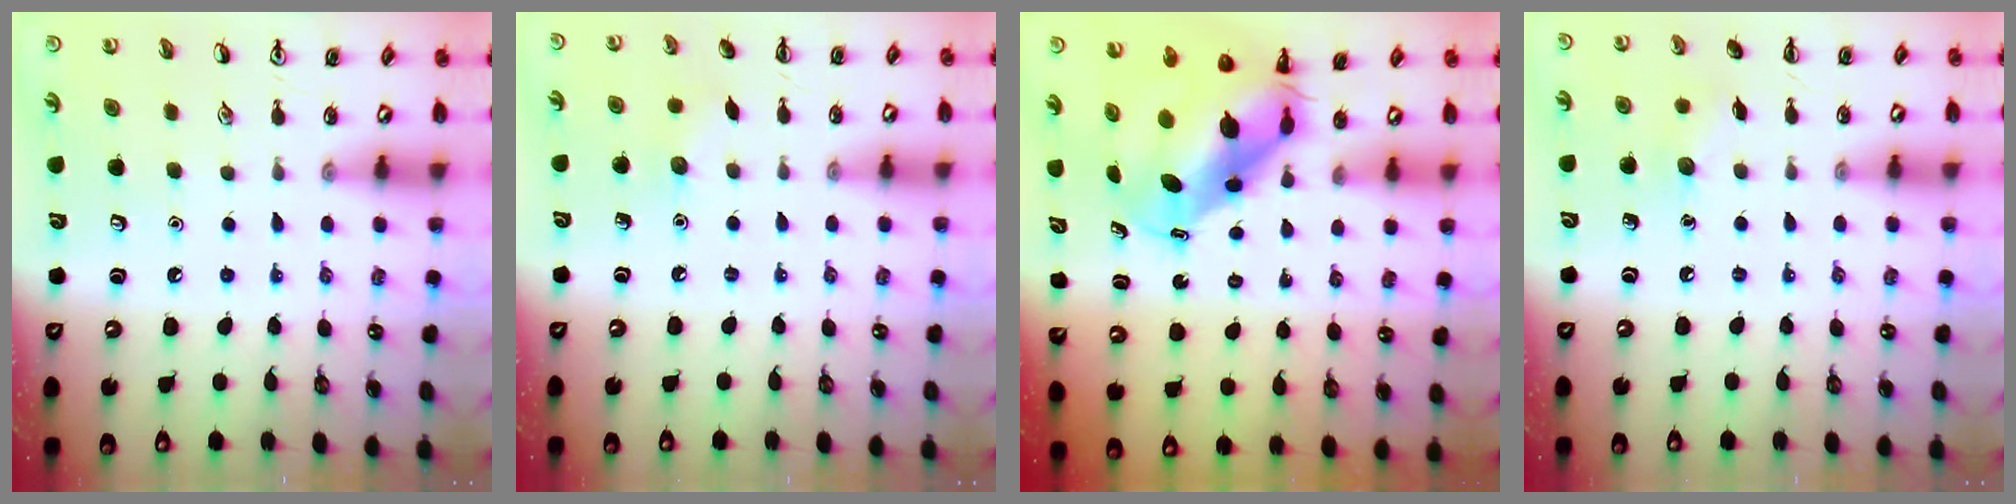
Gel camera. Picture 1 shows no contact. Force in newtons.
{"total": 5.4, "press": 5.2, "slide": 1.4}
{"total": 7.8, "press": 7.5, "slide": 2.2}
{"total": 6.5, "press": 6.4, "slide": 1.4}